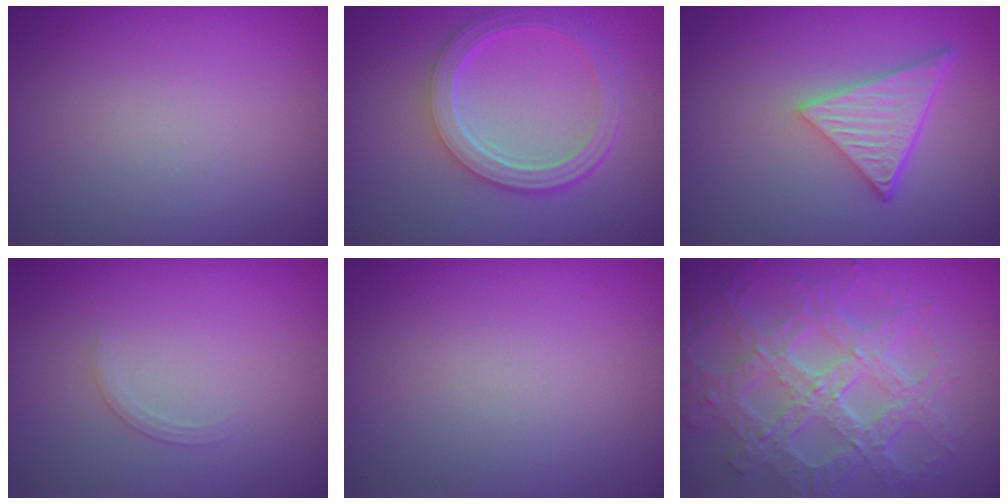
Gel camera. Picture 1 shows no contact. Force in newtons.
{"total": 5.2, "press": 3.8, "slide": 3.4}
{"total": 5.0, "press": 3.7, "slide": 3.5}
{"total": 1.0, "press": 1.0, "slide": 0.0}
{"total": 0.0}
{"total": 7.8, "press": 5.8, "slide": 5.3}